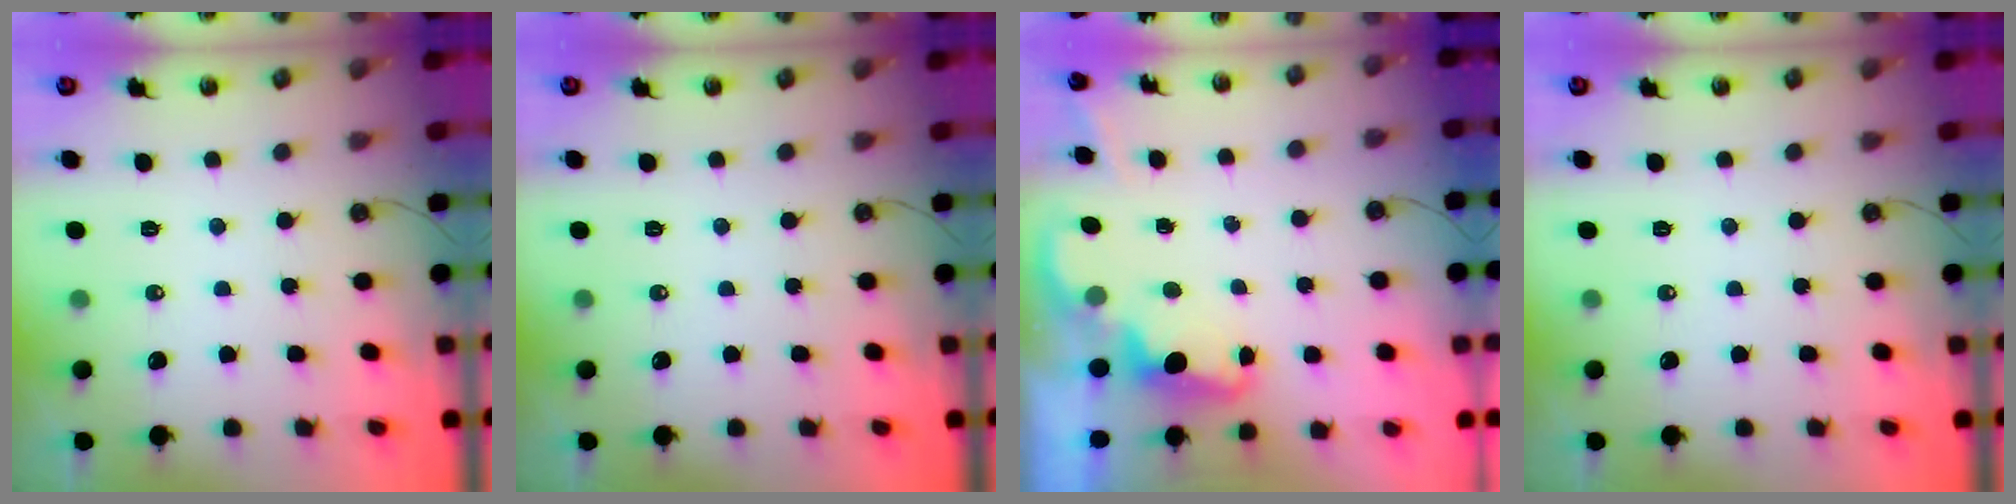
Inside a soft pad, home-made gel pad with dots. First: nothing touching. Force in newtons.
{"total": 0.0}
{"total": 2.1, "press": 2.0, "slide": 0.6}
{"total": 0.0}